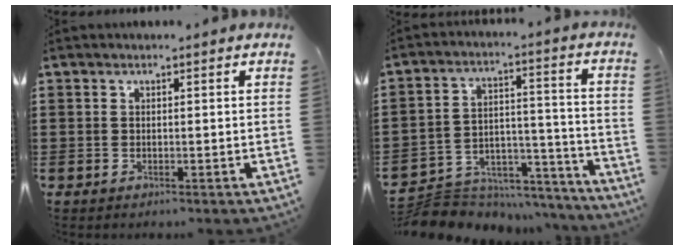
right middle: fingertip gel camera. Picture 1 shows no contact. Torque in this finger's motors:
{"motor_torque": [1.07, -1.07, 0.10, 0.04]}